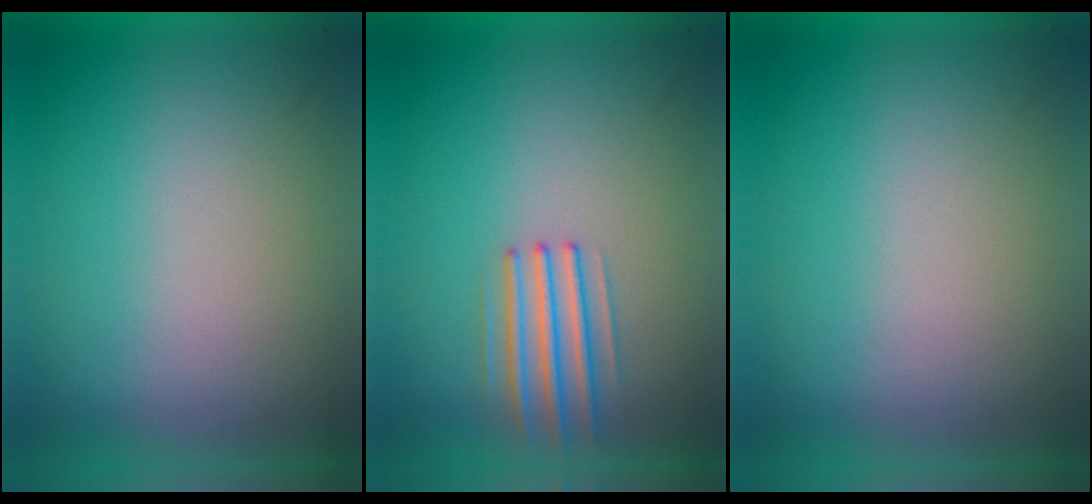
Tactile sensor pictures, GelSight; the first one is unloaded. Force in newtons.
{"total": 2.3}
{"total": 0.0}